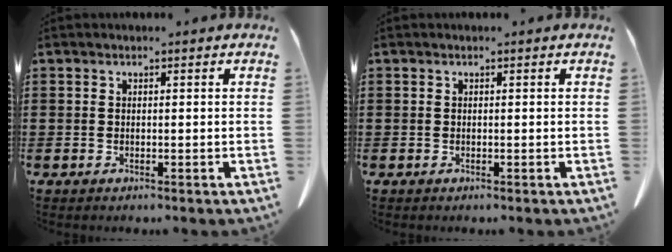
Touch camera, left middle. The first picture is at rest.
{"total": 0.0}